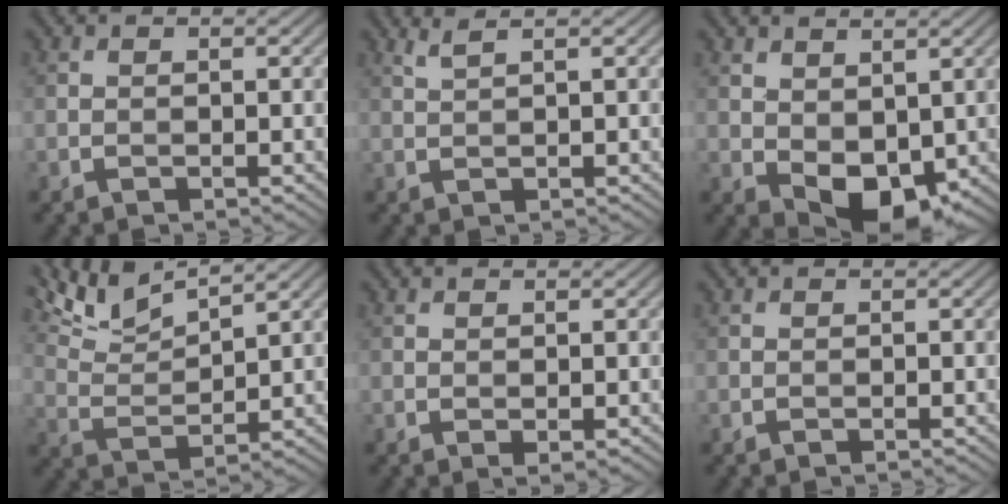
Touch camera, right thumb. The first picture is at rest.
{"total": 1.8, "force": [1.2, 0.3, 1.3], "torque": [-0.028, 0.010, 0.021]}
{"total": 6.0, "force": [0.6, 3.8, 4.6], "torque": [-0.089, -0.010, 0.015]}
{"total": 8.5, "force": [6.4, 1.7, 5.2], "torque": [-0.122, 0.013, 0.131]}
{"total": 0.7, "force": [0.2, 0.2, 0.7], "torque": [-0.013, 0.000, 0.006]}
{"total": 0.0}